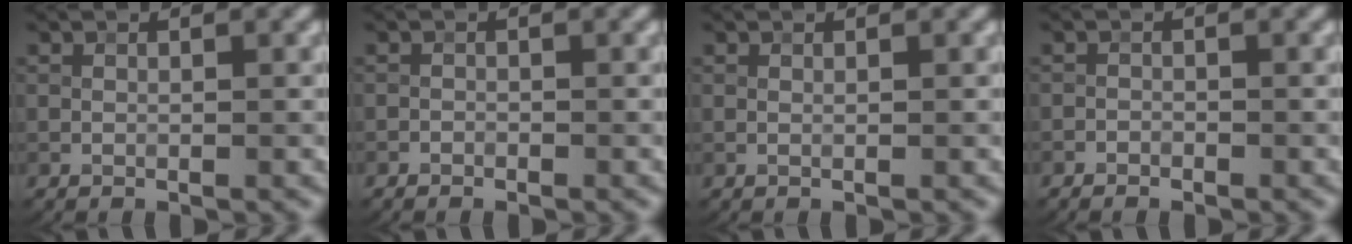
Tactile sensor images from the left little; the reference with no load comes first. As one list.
[{"total": 0.9, "force": [-0.7, 0.5, 0.0], "torque": [0.003, 0.000, -0.011]}, {"total": 0.0}, {"total": 1.2, "force": [-1.0, 0.6, 0.1], "torque": [0.000, 0.005, -0.017]}]